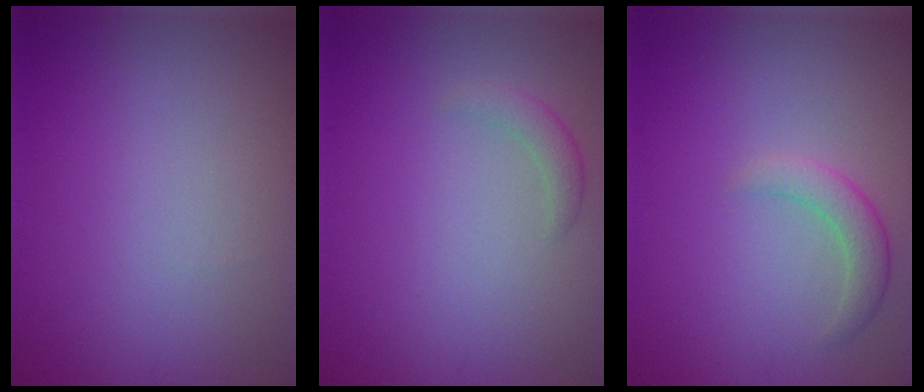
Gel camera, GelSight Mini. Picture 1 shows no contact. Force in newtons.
{"total": 1.4, "press": 1.4, "slide": 0.0}
{"total": 2.2, "press": 2.1, "slide": 0.1}